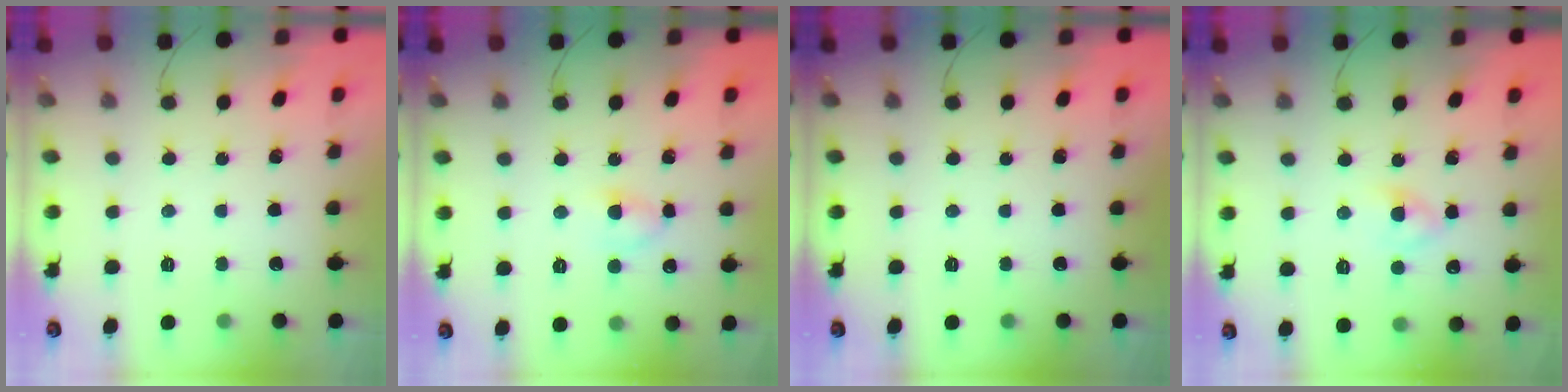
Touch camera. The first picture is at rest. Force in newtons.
{"total": 4.0, "press": 3.8, "slide": 1.2}
{"total": 0.0}
{"total": 2.8, "press": 2.6, "slide": 1.2}